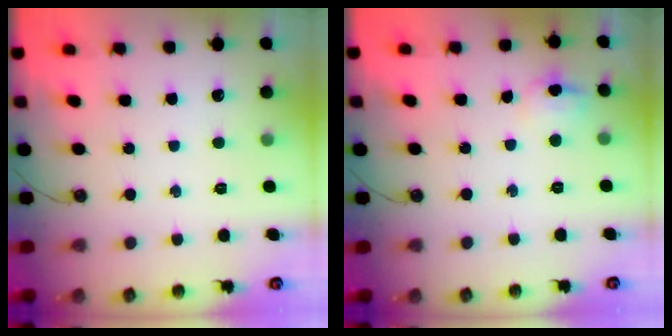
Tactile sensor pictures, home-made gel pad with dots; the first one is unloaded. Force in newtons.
{"total": 5.5, "press": 5.3, "slide": 1.2}